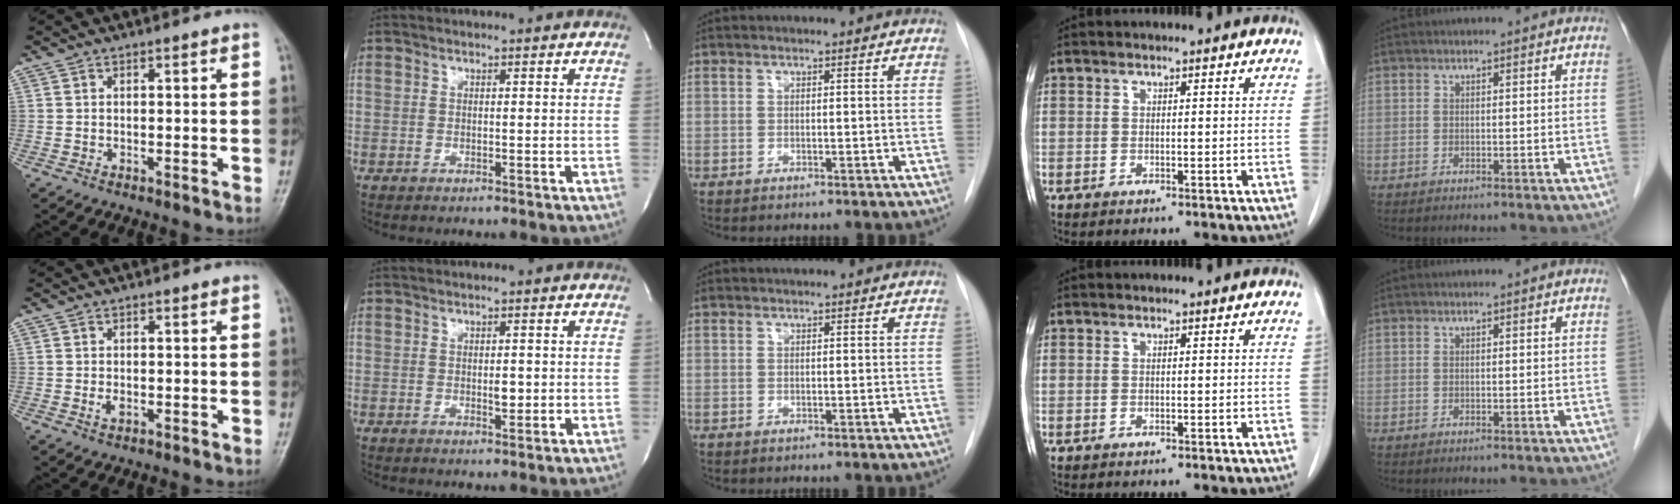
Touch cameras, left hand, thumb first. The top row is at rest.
{"thumb": {"total": 1.4, "force": [-0.2, 0.9, 1.0], "torque": [-0.017, -0.002, -0.004]}, "index": {"total": 1.6, "force": [0.0, 0.7, 1.4], "torque": [-0.021, -0.001, 0.002]}, "middle": {"total": 0.9, "force": [0.8, 0.2, 0.3], "torque": [-0.012, 0.020, 0.017]}}